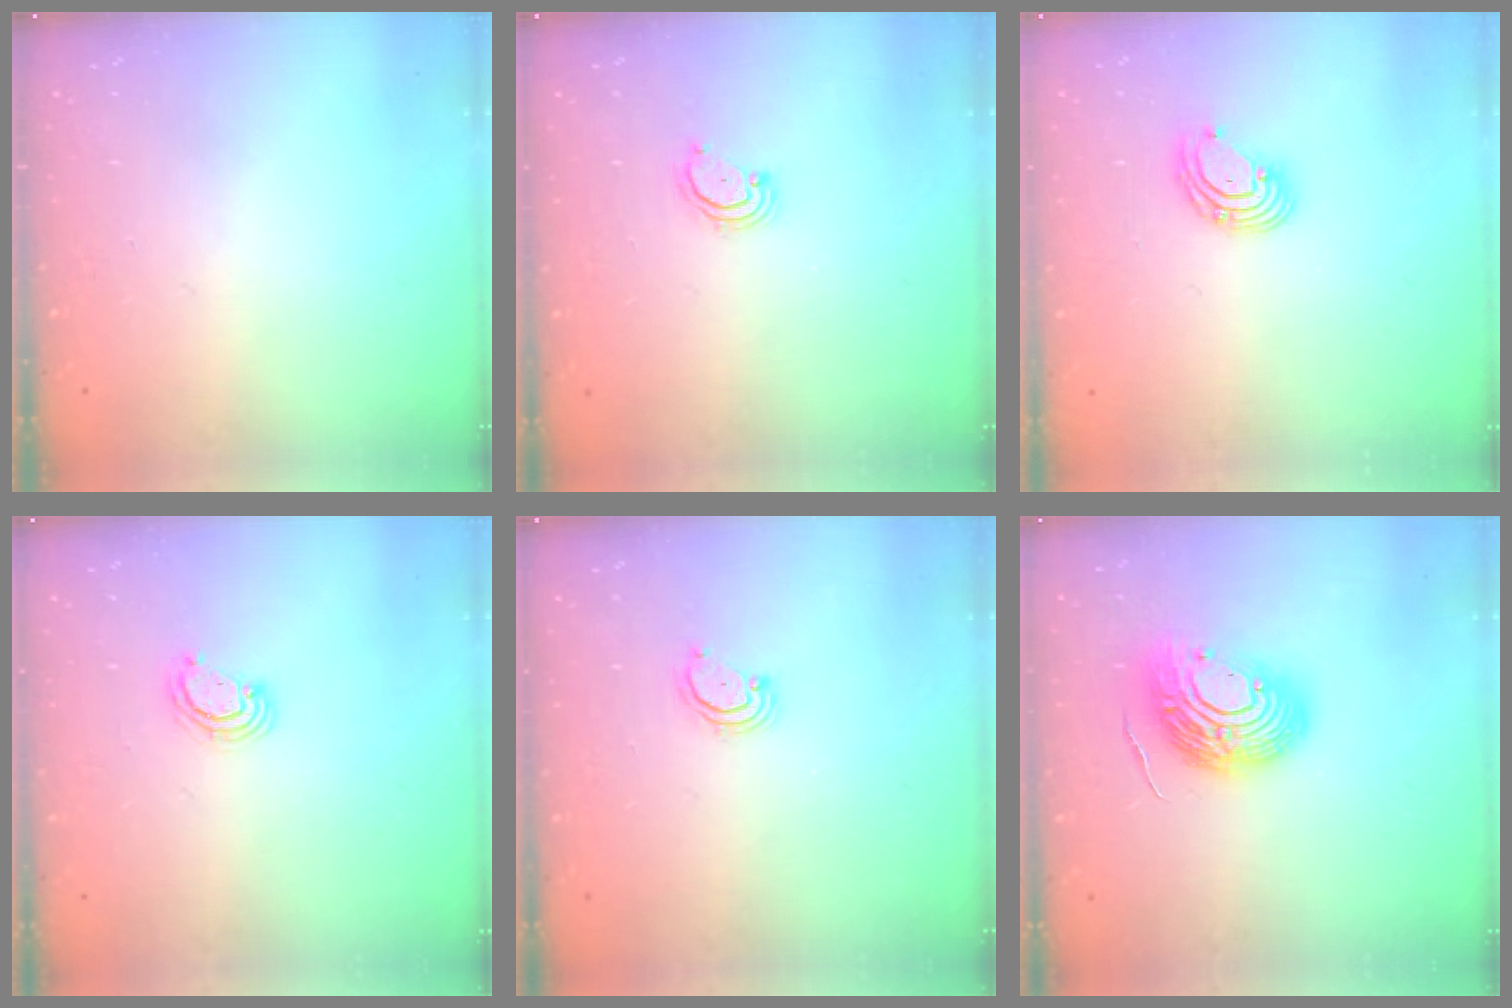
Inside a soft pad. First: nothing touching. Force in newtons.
{"total": 2.5, "press": 2.5, "slide": 0.3}
{"total": 5.6, "press": 5.6, "slide": 0.5}
{"total": 3.2, "press": 3.1, "slide": 0.3}
{"total": 2.5, "press": 2.5, "slide": 0.3}
{"total": 14.0, "press": 13.8, "slide": 2.2}